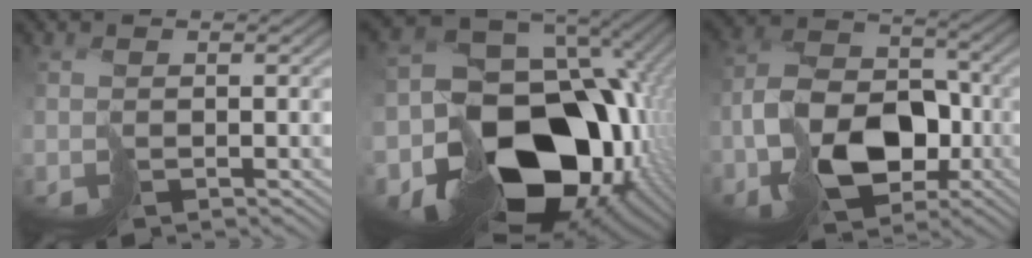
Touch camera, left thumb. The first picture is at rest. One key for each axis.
{"total": 21.5, "fx": -8.0, "fy": 15.2, "fz": 12.9, "tx": -0.247, "ty": -0.034, "tz": -0.100}
{"total": 12.2, "fx": -4.5, "fy": 8.2, "fz": 7.8, "tx": -0.136, "ty": -0.012, "tz": -0.087}